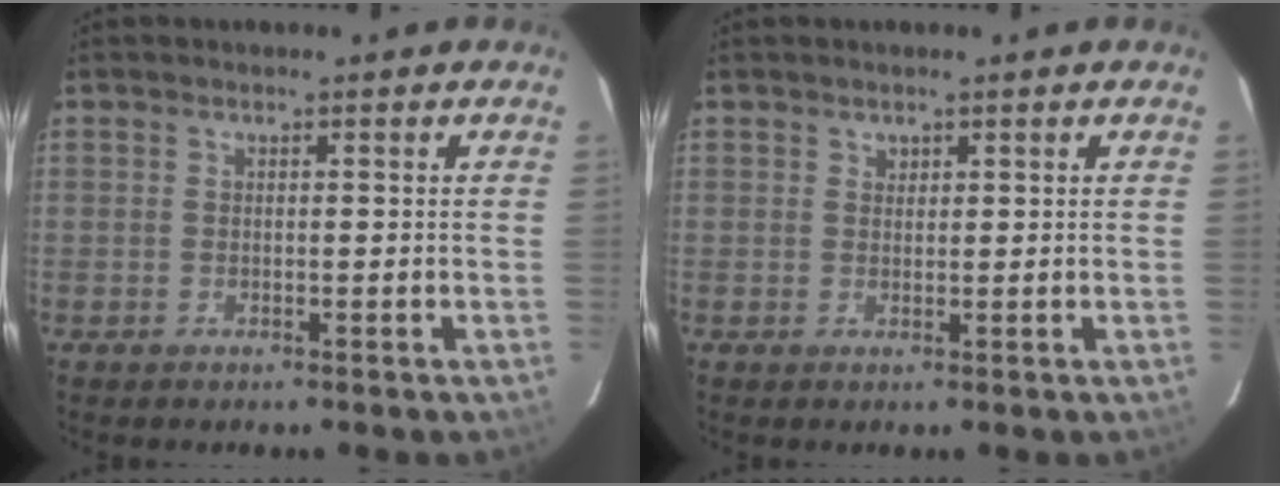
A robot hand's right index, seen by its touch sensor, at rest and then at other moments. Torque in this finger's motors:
{"motor_torque": [0.01, 0.00, 0.06, 0.01]}